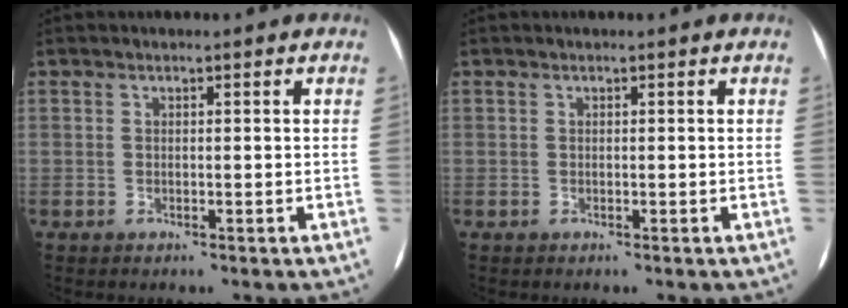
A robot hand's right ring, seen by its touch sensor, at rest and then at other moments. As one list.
[{"total": 0.0}]